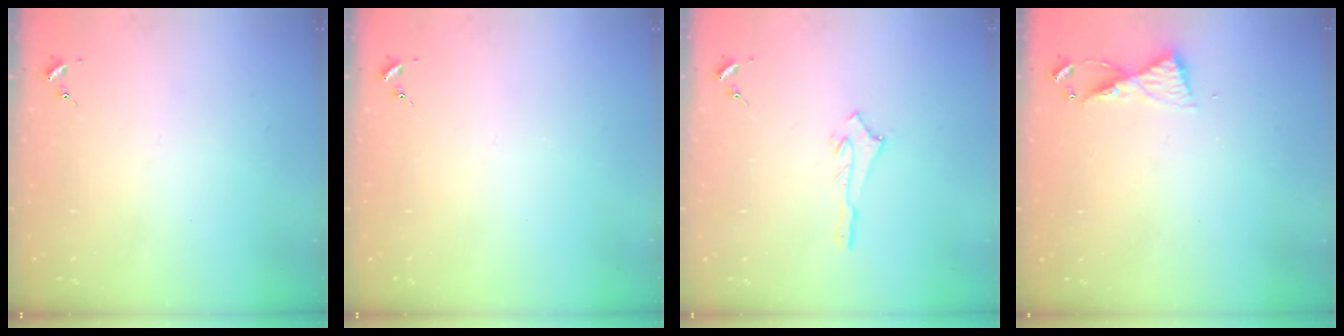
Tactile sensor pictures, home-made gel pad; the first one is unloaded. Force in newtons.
{"total": 0.0}
{"total": 2.5, "press": 2.5, "slide": 0.2}
{"total": 6.0, "press": 6.0, "slide": 0.6}